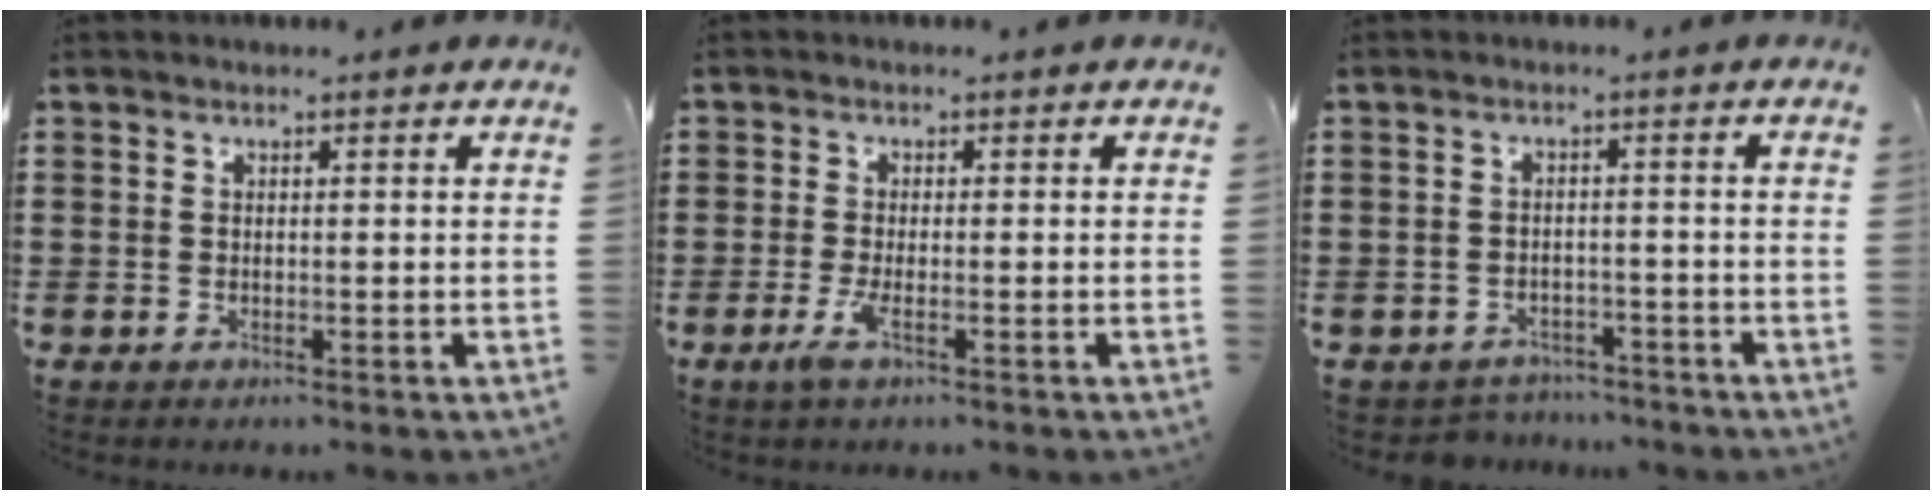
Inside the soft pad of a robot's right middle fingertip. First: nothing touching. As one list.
[{"total": 2.7, "force": [-1.0, 0.3, 2.5], "torque": [-0.058, -0.011, -0.022]}, {"total": 2.6, "force": [-2.5, 0.5, -0.4], "torque": [-0.003, -0.001, -0.056]}]